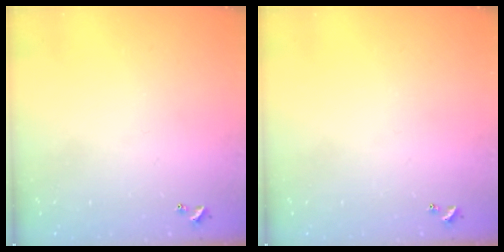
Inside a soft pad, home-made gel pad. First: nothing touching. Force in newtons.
{"total": 0.0}